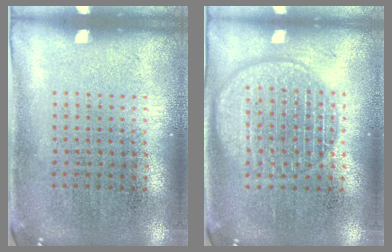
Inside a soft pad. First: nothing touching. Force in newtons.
{"total": 2.3, "press": 2.3, "slide": 0.3}